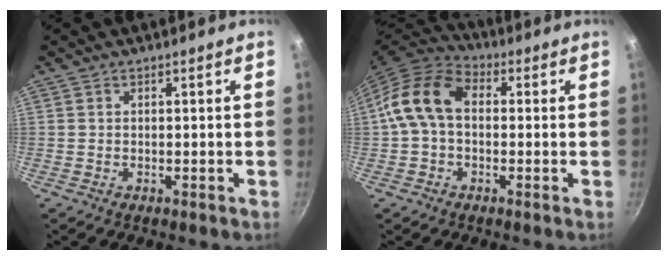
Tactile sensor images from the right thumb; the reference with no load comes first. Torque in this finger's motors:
{"motor_torque": [1.04, 1.44, 0.87, -0.81, 0.13]}